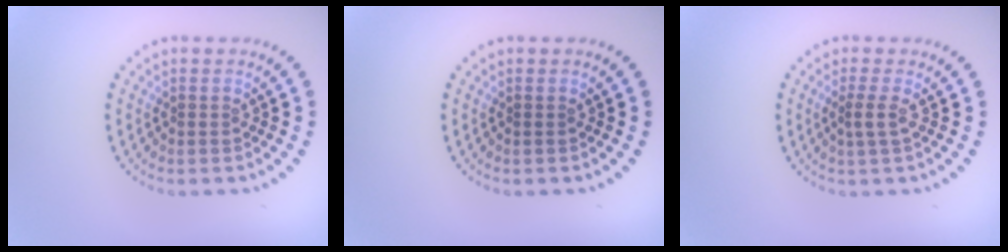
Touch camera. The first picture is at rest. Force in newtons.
{"total": 0.0}
{"total": 1.4, "press": 1.0, "slide": 1.0}